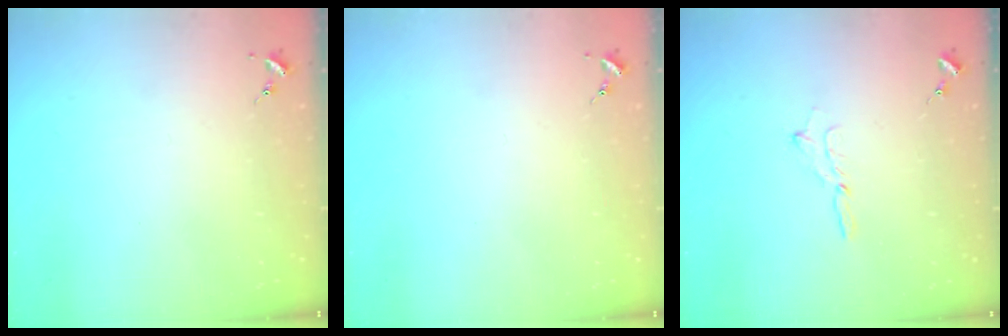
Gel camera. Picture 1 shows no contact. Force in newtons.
{"total": 0.0}
{"total": 2.3, "press": 2.3, "slide": 0.2}